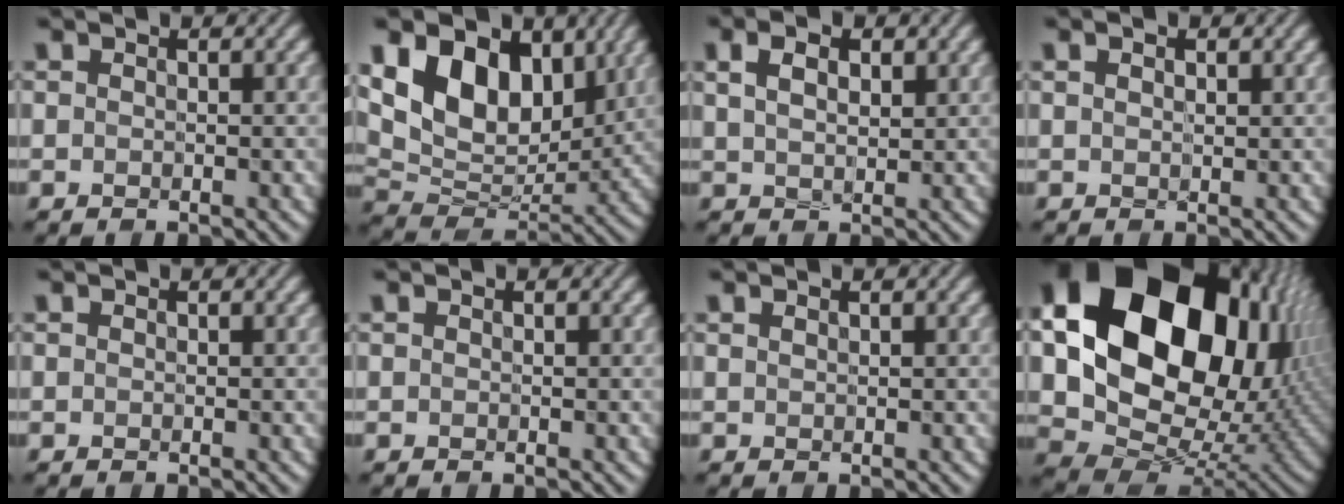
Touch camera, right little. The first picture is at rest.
{"total": 11.7, "force": [4.8, 7.4, 7.6], "torque": [-0.142, 0.012, 0.070]}
{"total": 2.9, "force": [1.0, 1.5, 2.2], "torque": [-0.044, 0.002, 0.017]}
{"total": 1.0, "force": [0.4, 0.5, 0.7], "torque": [-0.011, 0.000, 0.007]}
{"total": 0.0}
{"total": 0.0}
{"total": 0.5, "force": [0.4, 0.1, 0.3], "torque": [0.000, 0.003, 0.003]}
{"total": 21.8, "force": [6.2, 15.5, 14.0], "torque": [-0.297, 0.015, 0.131]}